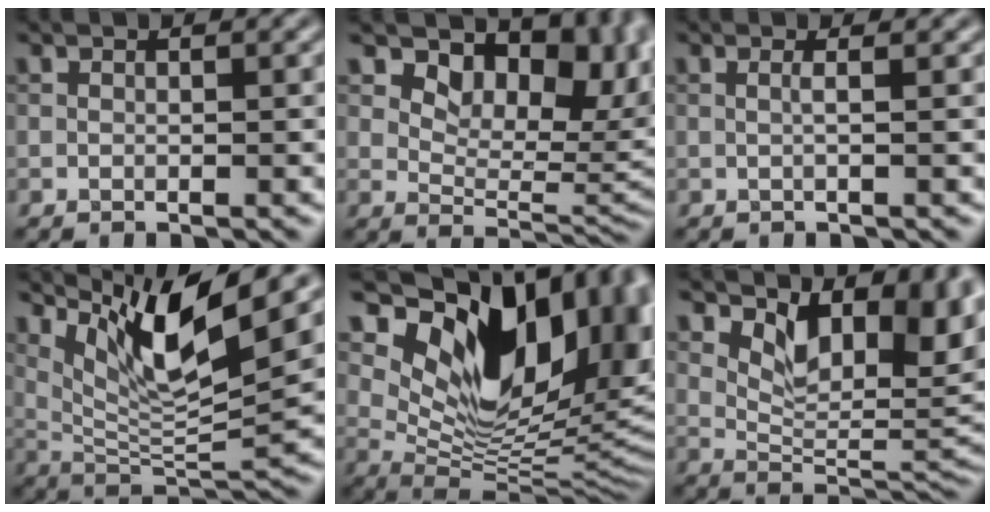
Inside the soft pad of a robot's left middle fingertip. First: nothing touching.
{"total": 11.0, "force": [4.6, 6.3, 7.7], "torque": [-0.109, -0.004, 0.084]}
{"total": 1.2, "force": [0.3, 0.4, 1.1], "torque": [-0.013, -0.004, -0.008]}
{"total": 9.6, "force": [5.6, 1.7, 7.6], "torque": [-0.127, -0.007, 0.108]}
{"total": 17.6, "force": [6.9, 9.9, 12.8], "torque": [-0.196, -0.001, 0.136]}
{"total": 9.5, "force": [4.0, 5.0, 7.0], "torque": [-0.111, -0.011, 0.074]}